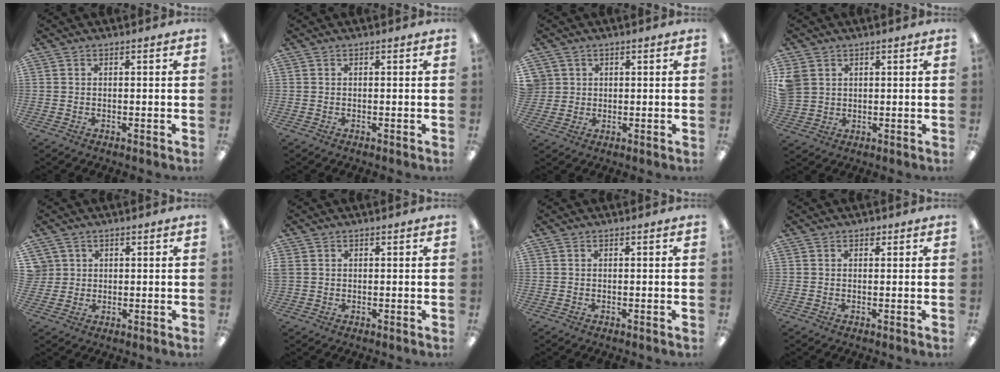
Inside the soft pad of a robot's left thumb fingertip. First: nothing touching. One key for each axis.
{"total": 0.0}
{"total": 3.2, "fx": 1.1, "fy": 3.0, "fz": -0.3, "tx": 0.001, "ty": 0.002, "tz": 0.018}
{"total": 5.1, "fx": 2.0, "fy": 4.4, "fz": 1.5, "tx": -0.039, "ty": 0.011, "tz": 0.043}
{"total": 3.5, "fx": 1.2, "fy": 3.3, "fz": 0.0, "tx": -0.005, "ty": 0.003, "tz": 0.020}
{"total": 1.5, "fx": 0.4, "fy": 1.4, "fz": 0.4, "tx": -0.009, "ty": 0.003, "tz": 0.006}
{"total": 0.0}
{"total": 1.0, "fx": 0.6, "fy": 0.7, "fz": 0.4, "tx": 0.000, "ty": 0.000, "tz": 0.008}